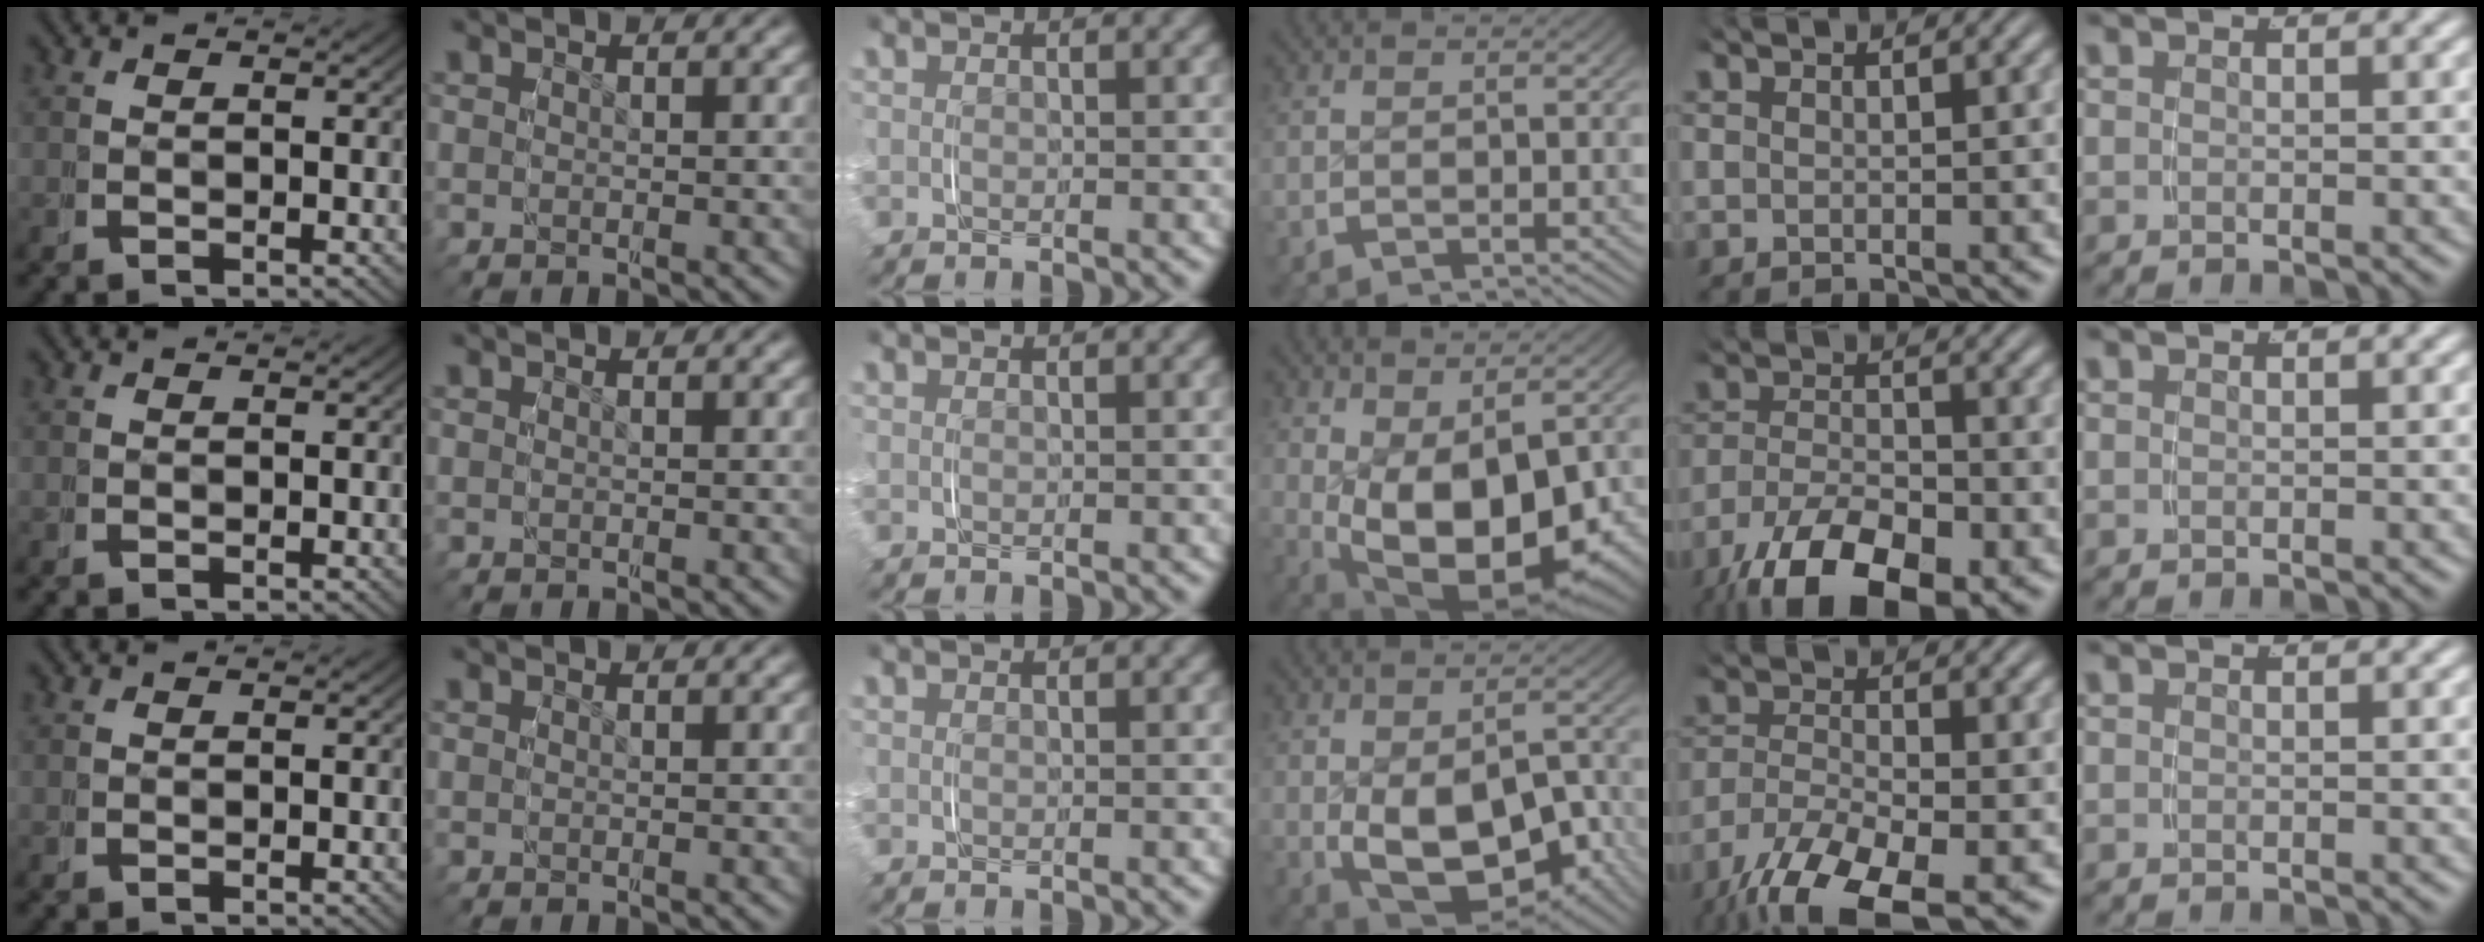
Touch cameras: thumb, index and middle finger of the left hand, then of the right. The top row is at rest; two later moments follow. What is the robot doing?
{"motion": "grasp_and_lifting", "object": "paper plate"}